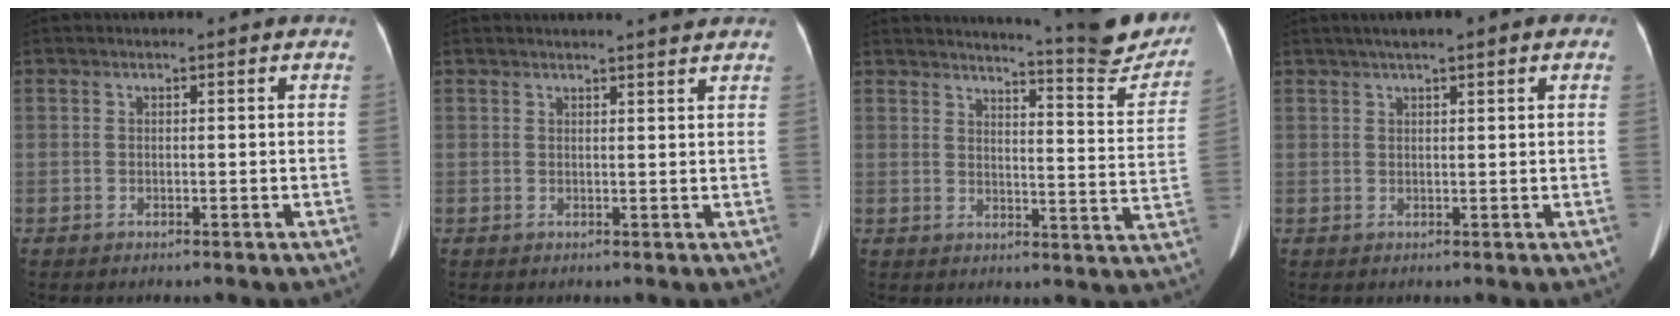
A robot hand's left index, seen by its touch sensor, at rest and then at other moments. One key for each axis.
{"total": 4.9, "fx": 4.4, "fy": -0.2, "fz": 2.0, "tx": -0.029, "ty": 0.009, "tz": 0.046}
{"total": 15.3, "fx": 14.5, "fy": 0.1, "fz": 5.1, "tx": -0.066, "ty": -0.077, "tz": 0.160}
{"total": 6.6, "fx": 4.3, "fy": 0.8, "fz": 4.9, "tx": -0.071, "ty": 0.036, "tz": 0.061}